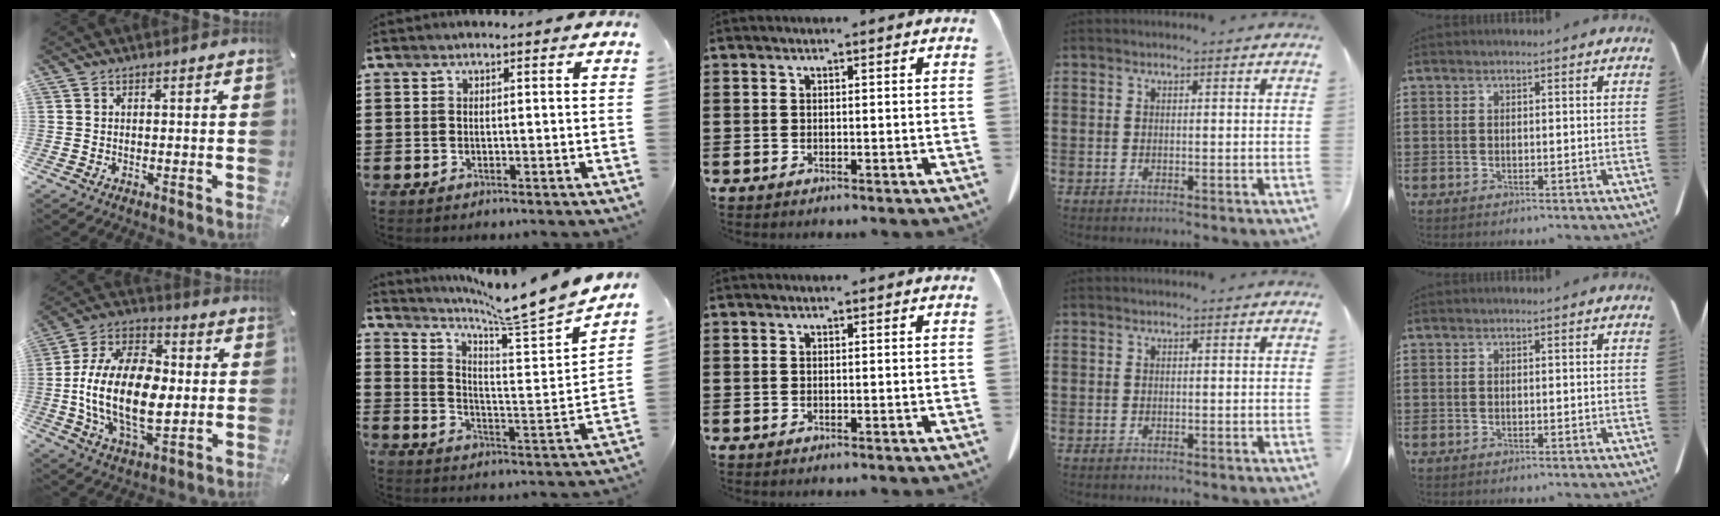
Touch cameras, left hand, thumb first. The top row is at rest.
{"thumb": {"total": 20.4, "force": [-1.6, 12.6, 16.0], "torque": [-0.340, 0.003, -0.030]}, "index": {"total": 7.3, "force": [6.6, -1.2, 3.0], "torque": [-0.071, -0.067, 0.098]}}